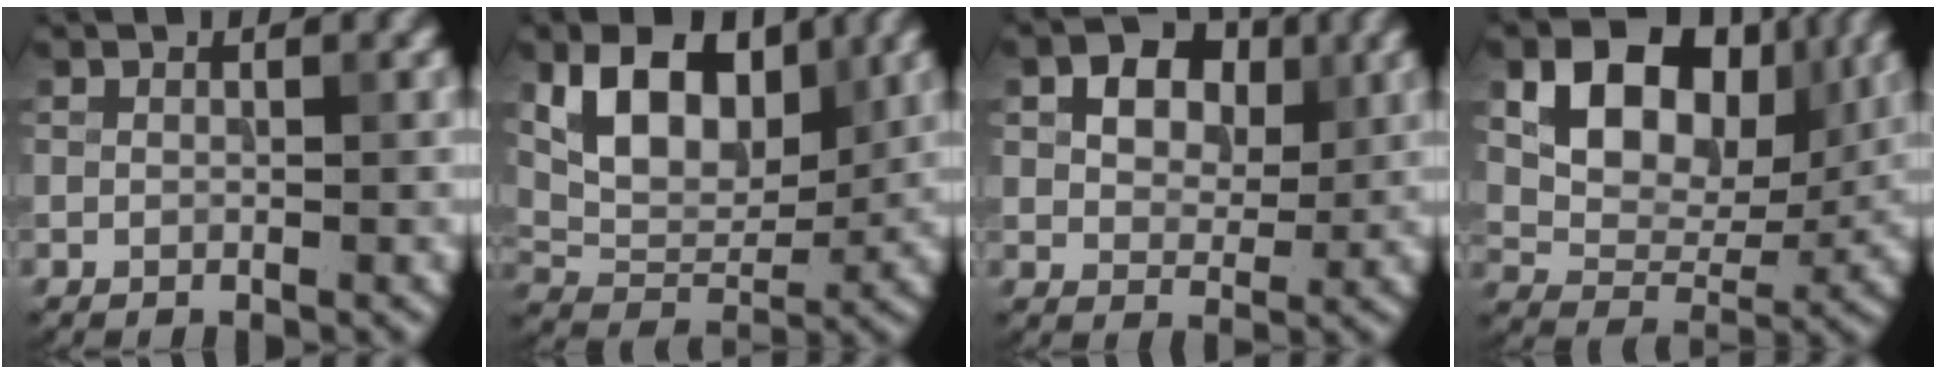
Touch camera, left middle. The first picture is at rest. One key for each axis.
{"total": 8.6, "fx": 3.3, "fy": 5.2, "fz": 5.9, "tx": -0.106, "ty": -0.007, "tz": 0.056}
{"total": 6.3, "fx": 2.5, "fy": 4.3, "fz": 3.8, "tx": -0.068, "ty": 0.012, "tz": 0.028}
{"total": 9.9, "fx": 3.8, "fy": 6.7, "fz": 6.3, "tx": -0.109, "ty": -0.005, "tz": 0.063}